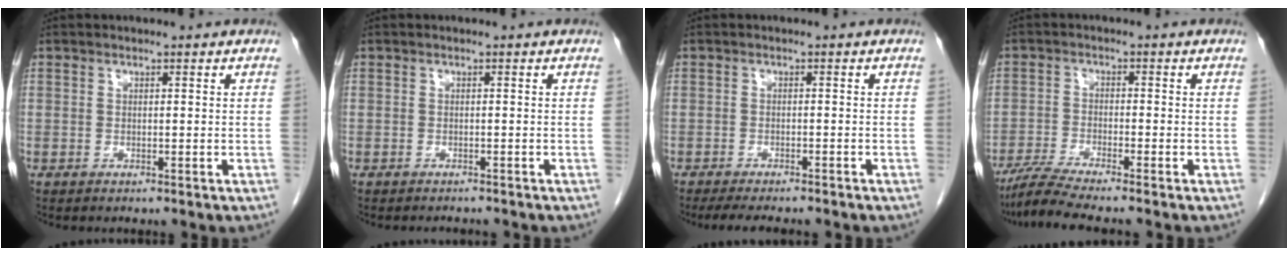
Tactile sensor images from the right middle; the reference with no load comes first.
{"total": 1.7, "force": [-1.7, 0.2, 0.3], "torque": [-0.009, -0.007, -0.019]}
{"total": 8.9, "force": [-7.5, 1.7, 4.3], "torque": [-0.059, -0.009, -0.101]}
{"total": 5.8, "force": [-5.0, -1.3, 2.7], "torque": [-0.055, -0.022, -0.093]}